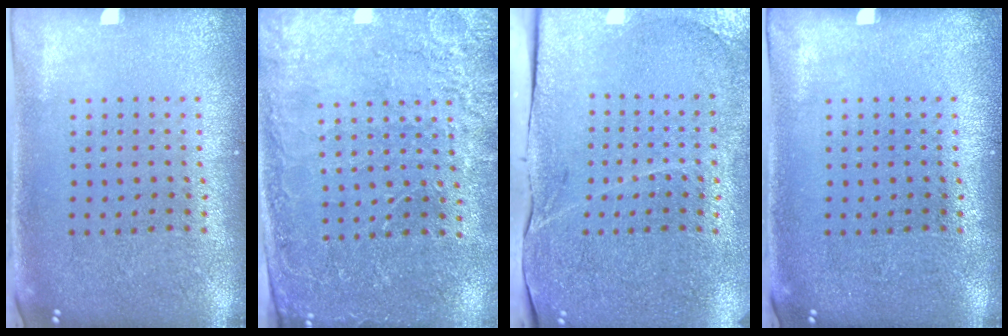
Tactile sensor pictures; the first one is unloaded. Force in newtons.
{"total": 2.8, "press": 2.7, "slide": 0.4}
{"total": 3.3, "press": 3.2, "slide": 0.6}
{"total": 0.0}